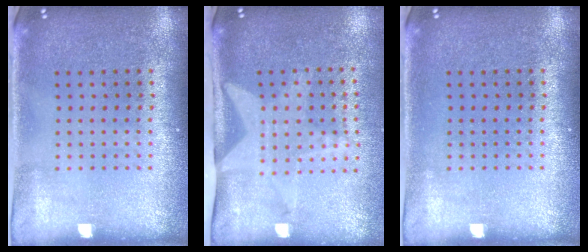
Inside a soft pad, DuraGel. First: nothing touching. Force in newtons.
{"total": 2.1, "press": 1.5, "slide": 1.5}
{"total": 0.0}